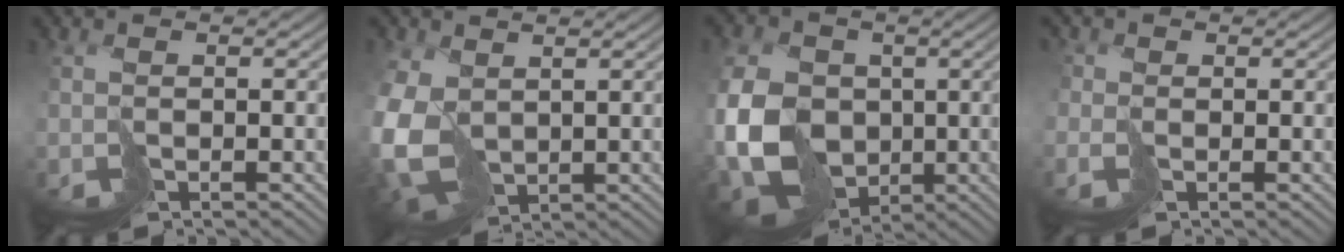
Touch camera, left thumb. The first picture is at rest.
{"total": 9.1, "force": [0.0, 6.8, 6.0], "torque": [-0.194, -0.025, 0.010]}
{"total": 15.3, "force": [-1.8, 12.2, 9.0], "torque": [-0.236, -0.020, -0.027]}
{"total": 2.2, "force": [-0.8, 1.9, 0.8], "torque": [-0.022, -0.005, -0.019]}